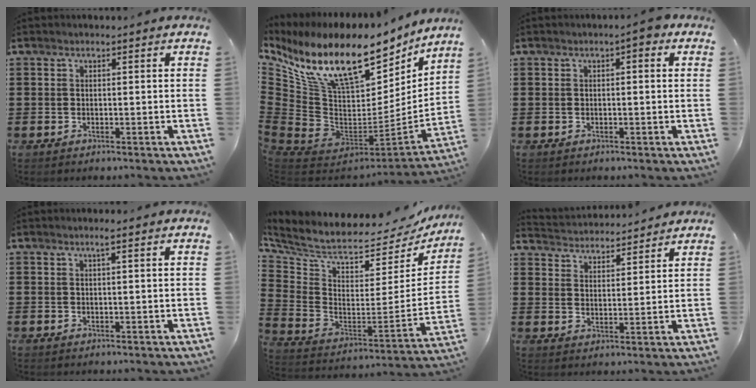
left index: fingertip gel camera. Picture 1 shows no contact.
{"total": 16.0, "force": [11.2, 6.5, 9.4], "torque": [-0.221, -0.085, 0.197]}
{"total": 1.7, "force": [0.2, 0.5, 1.6], "torque": [-0.025, 0.000, 0.000]}
{"total": 1.2, "force": [0.4, 0.0, 1.1], "torque": [-0.020, 0.000, 0.007]}
{"total": 5.0, "force": [4.4, 1.2, 2.0], "torque": [-0.066, -0.057, 0.070]}
{"total": 3.5, "force": [3.5, 0.2, -0.3], "torque": [-0.011, -0.022, 0.061]}